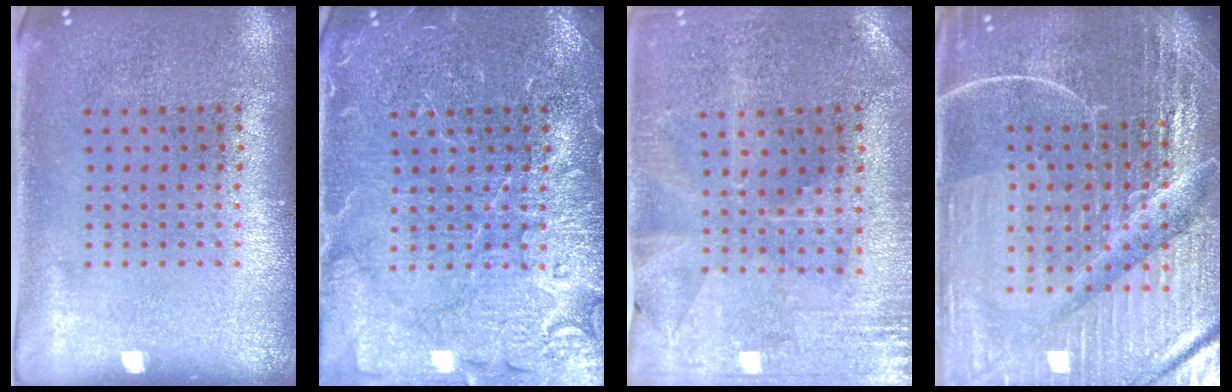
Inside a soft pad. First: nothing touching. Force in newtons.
{"total": 6.1, "press": 6.1, "slide": 0.9}
{"total": 0.7, "press": 0.6, "slide": 0.3}
{"total": 7.1, "press": 6.2, "slide": 3.4}